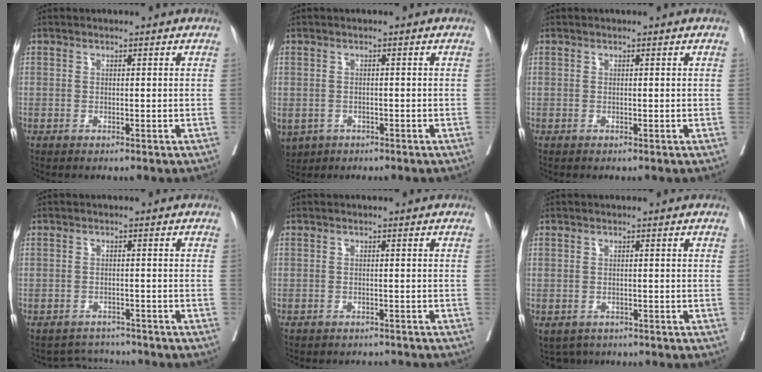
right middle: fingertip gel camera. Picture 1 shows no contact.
{"total": 8.1, "force": [-4.0, 6.2, 3.2], "torque": [-0.092, -0.005, -0.054]}
{"total": 0.0}
{"total": 4.5, "force": [-4.4, 0.7, -0.9], "torque": [0.012, 0.010, -0.063]}
{"total": 8.9, "force": [-8.2, 2.7, 2.3], "torque": [-0.036, -0.002, -0.098]}
{"total": 4.4, "force": [-3.3, 2.7, 1.2], "torque": [-0.013, 0.004, -0.043]}